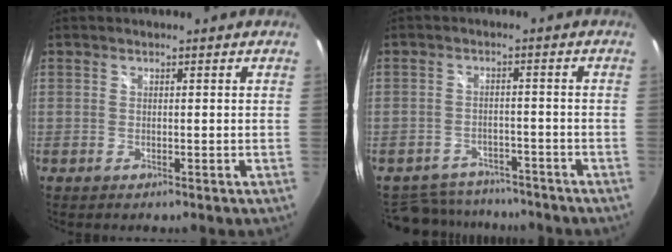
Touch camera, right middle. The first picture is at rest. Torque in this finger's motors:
{"motor_torque": [-0.31, -0.77, 0.01, -0.01]}